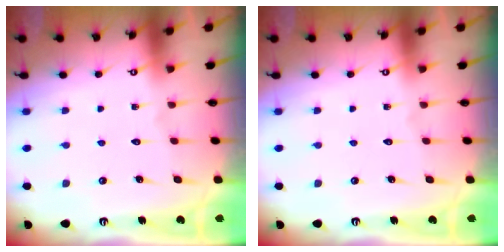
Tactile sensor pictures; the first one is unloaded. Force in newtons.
{"total": 0.0}